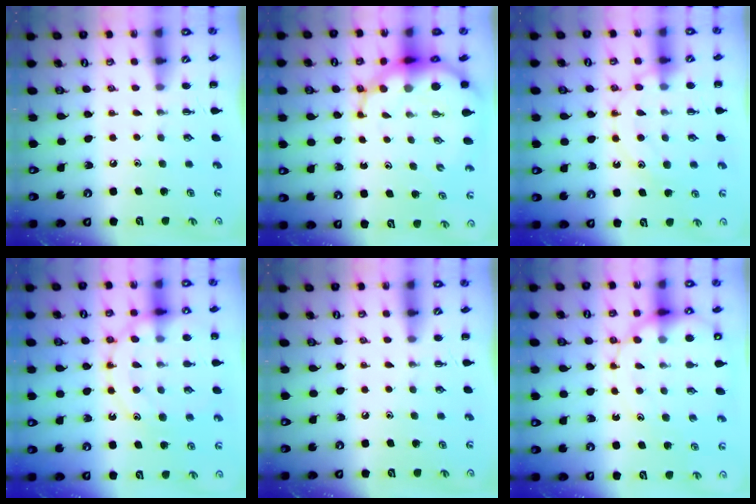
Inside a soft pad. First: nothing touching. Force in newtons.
{"total": 9.7, "press": 9.3, "slide": 2.9}
{"total": 12.5, "press": 12.5, "slide": 0.9}
{"total": 15.8, "press": 15.7, "slide": 1.6}
{"total": 0.0}
{"total": 14.3, "press": 13.9, "slide": 3.3}